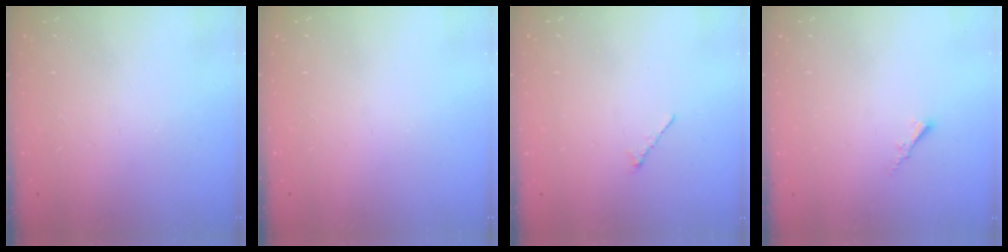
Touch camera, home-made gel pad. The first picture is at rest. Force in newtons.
{"total": 0.0}
{"total": 0.8, "press": 0.7, "slide": 0.4}
{"total": 1.8, "press": 1.7, "slide": 0.3}